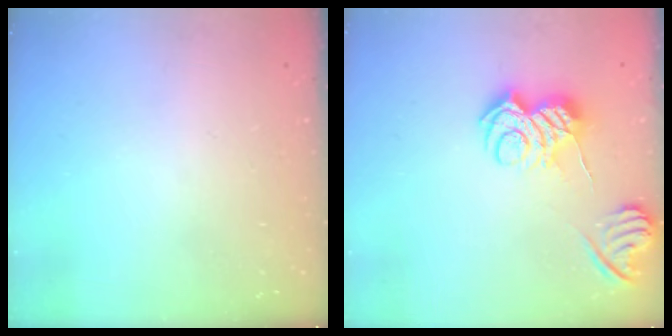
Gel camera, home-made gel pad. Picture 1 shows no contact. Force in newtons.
{"total": 9.7, "press": 9.6, "slide": 0.9}